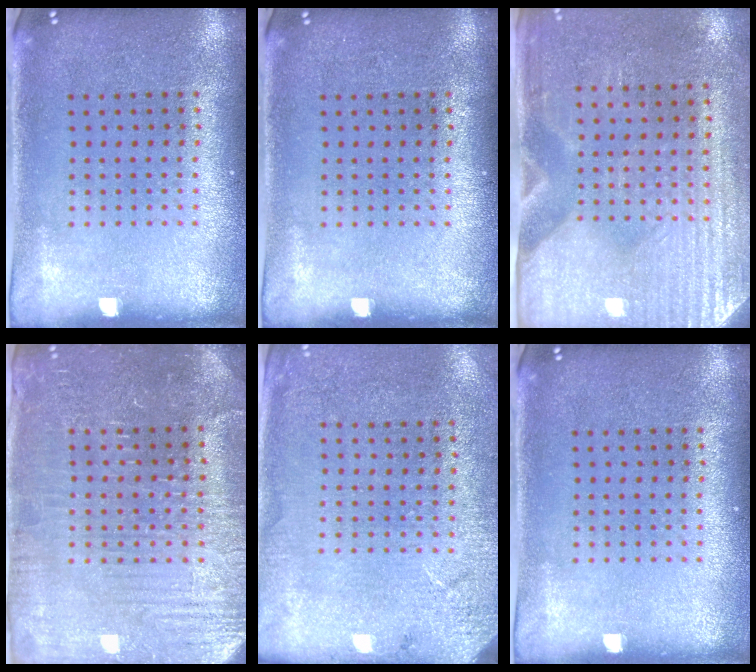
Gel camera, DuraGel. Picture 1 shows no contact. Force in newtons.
{"total": 0.0}
{"total": 3.0, "press": 2.7, "slide": 1.5}
{"total": 4.0, "press": 3.9, "slide": 0.9}
{"total": 2.6, "press": 2.4, "slide": 0.9}
{"total": 0.0}